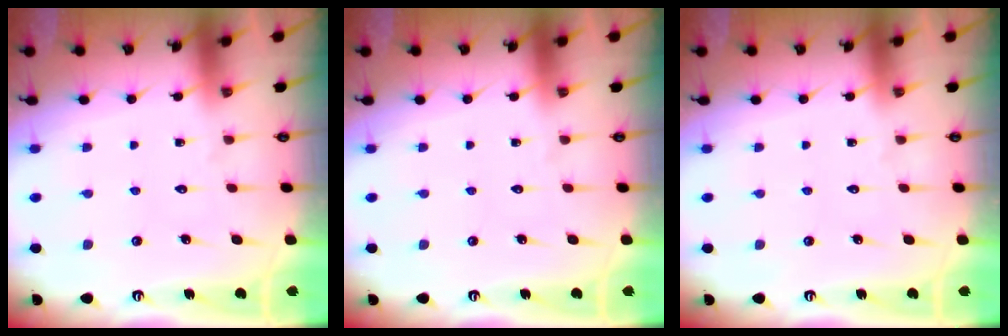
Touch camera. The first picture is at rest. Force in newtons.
{"total": 0.0}
{"total": 0.0}